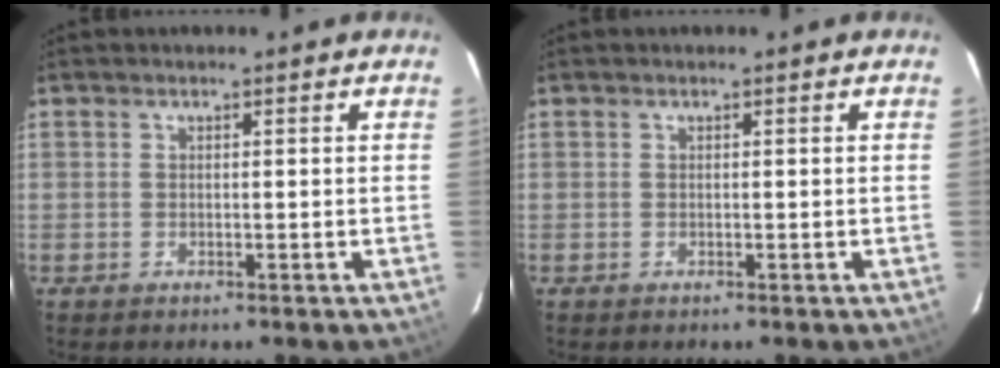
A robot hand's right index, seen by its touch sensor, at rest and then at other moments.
{"total": 0.0}